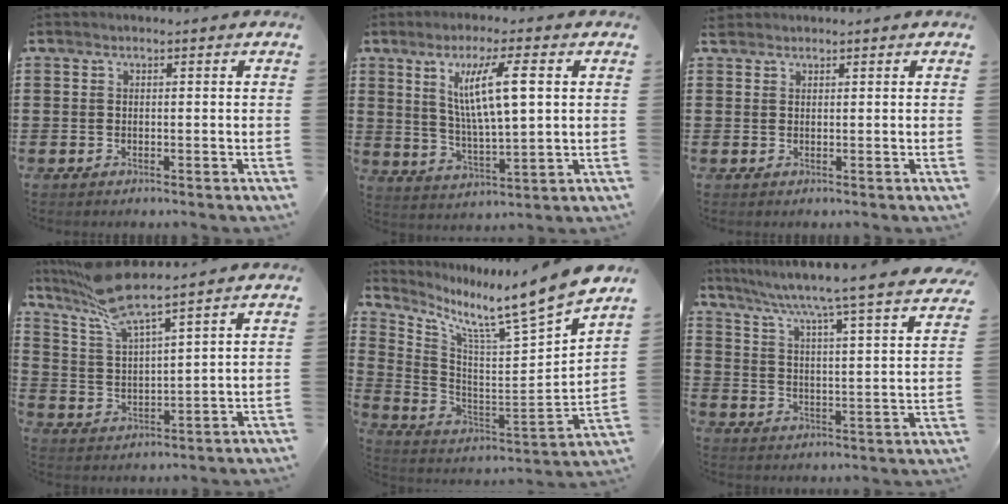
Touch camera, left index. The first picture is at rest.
{"total": 9.6, "force": [3.4, 1.9, 8.8], "torque": [-0.175, 0.008, 0.055]}
{"total": 1.4, "force": [1.1, 0.8, -0.1], "torque": [-0.004, 0.005, 0.022]}
{"total": 8.3, "force": [7.0, 0.6, 4.4], "torque": [-0.109, -0.025, 0.125]}
{"total": 9.1, "force": [8.2, -1.1, 3.8], "torque": [-0.097, -0.083, 0.120]}
{"total": 4.7, "force": [4.1, -1.0, 2.1], "torque": [-0.061, -0.046, 0.056]}